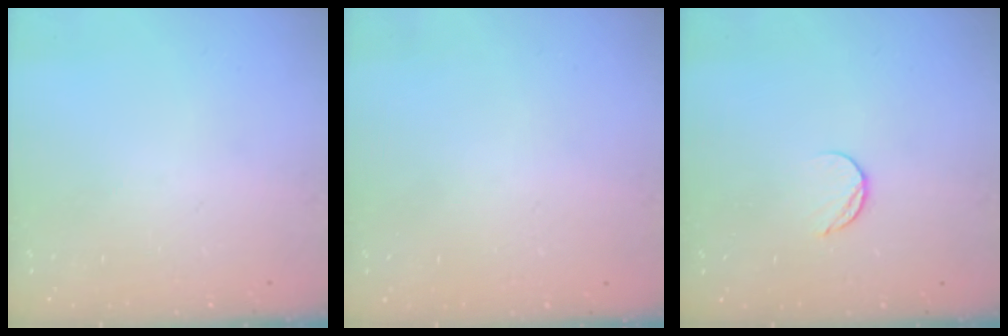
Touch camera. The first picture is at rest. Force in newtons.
{"total": 0.5, "press": 0.5, "slide": 0.1}
{"total": 6.3, "press": 6.3, "slide": 0.7}